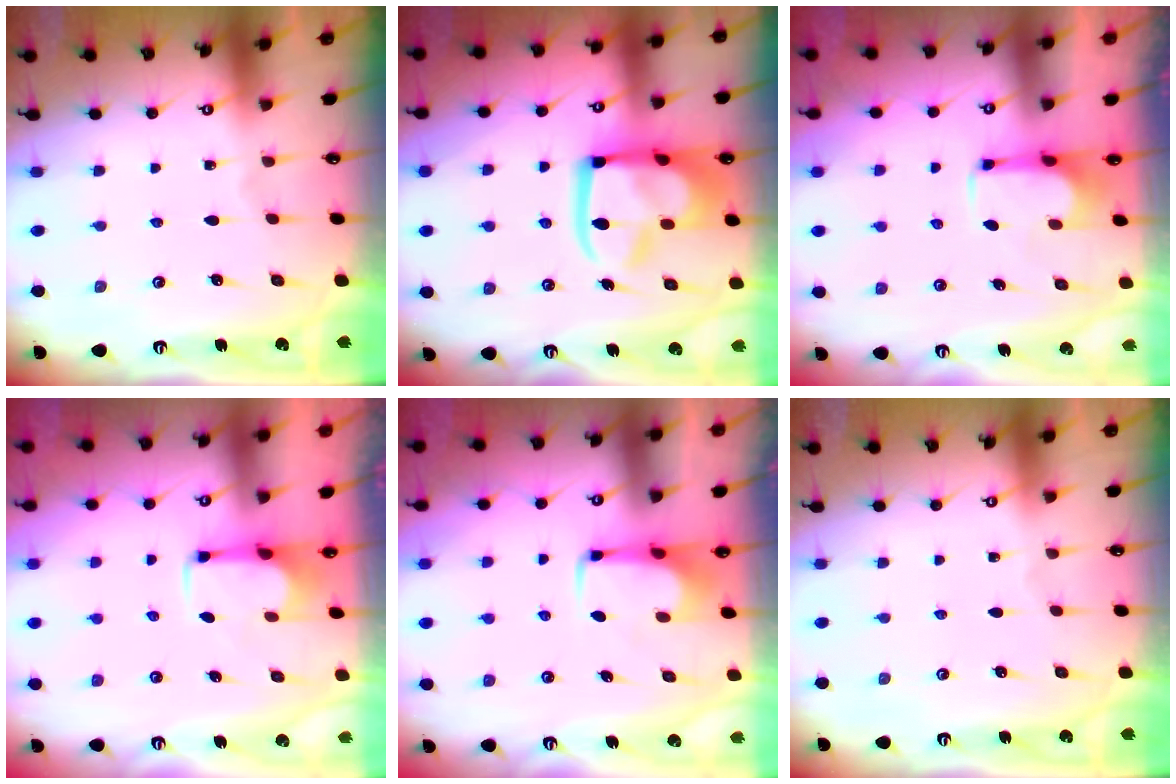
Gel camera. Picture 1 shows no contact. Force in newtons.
{"total": 17.7, "press": 17.6, "slide": 2.1}
{"total": 0.9, "press": 0.7, "slide": 0.6}
{"total": 2.8, "press": 2.7, "slide": 0.9}
{"total": 1.7, "press": 1.6, "slide": 0.5}
{"total": 0.0}